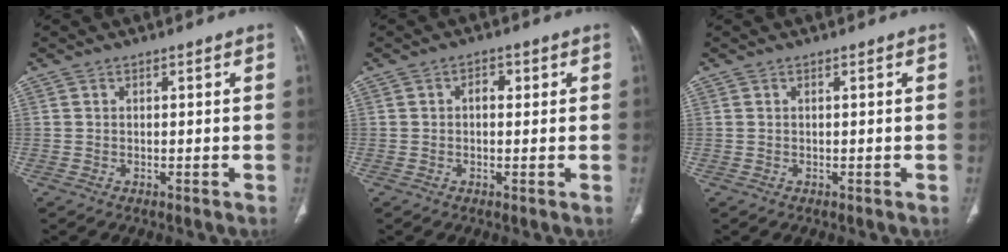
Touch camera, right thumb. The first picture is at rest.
{"total": 2.3, "force": [0.4, 1.6, 1.6], "torque": [-0.014, 0.004, 0.002]}
{"total": 0.0}